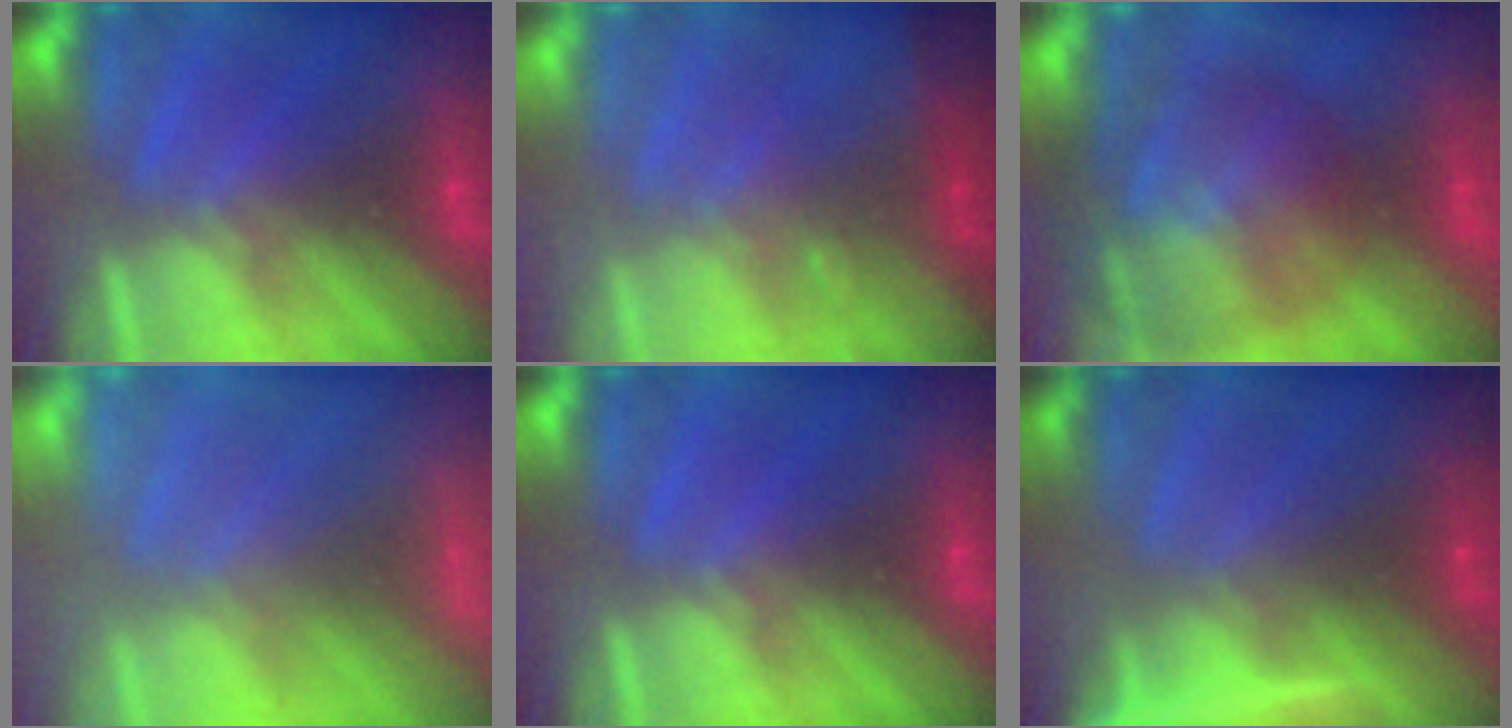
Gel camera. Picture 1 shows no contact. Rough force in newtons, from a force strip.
{"total": 2.7}
{"total": 7.8}
{"total": 9.1}
{"total": 0.0}
{"total": 7.4}